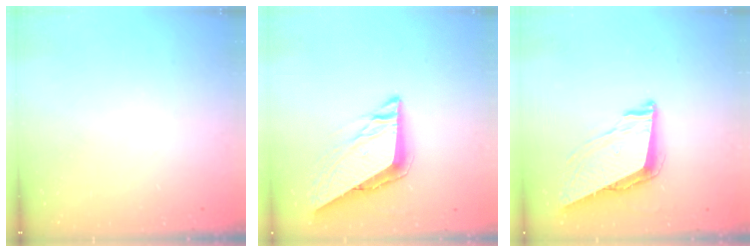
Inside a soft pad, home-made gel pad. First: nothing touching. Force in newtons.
{"total": 8.8, "press": 8.8, "slide": 0.9}
{"total": 9.3, "press": 8.8, "slide": 3.2}